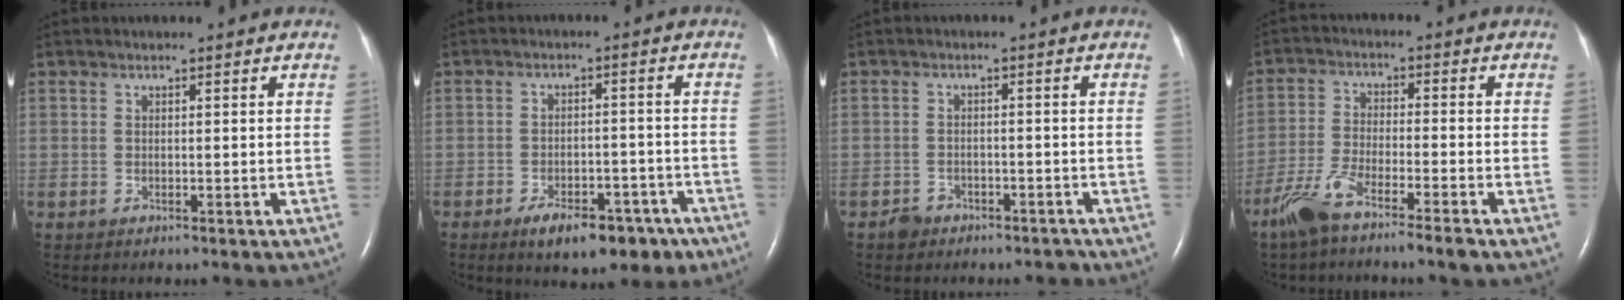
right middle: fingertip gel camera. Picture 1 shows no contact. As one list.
[{"total": 9.4, "force": [-6.2, 4.3, 5.5], "torque": [-0.068, 0.007, -0.087]}, {"total": 3.2, "force": [-2.4, 2.1, 0.0], "torque": [0.000, 0.011, -0.034]}, {"total": 7.2, "force": [-5.4, 0.3, 4.7], "torque": [-0.106, -0.009, -0.110]}]